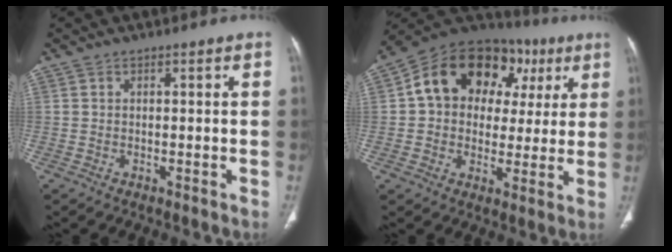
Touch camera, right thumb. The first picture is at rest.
{"total": 20.5, "force": [5.9, 15.0, 12.7], "torque": [-0.149, 0.035, 0.086]}